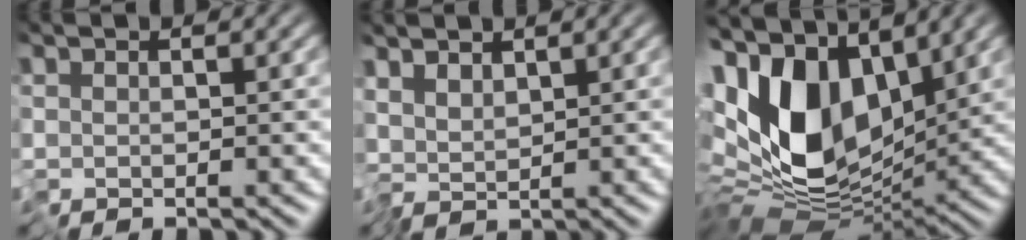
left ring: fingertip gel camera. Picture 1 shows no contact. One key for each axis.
{"total": 1.7, "fx": 0.7, "fy": 1.1, "fz": 1.1, "tx": -0.025, "ty": 0.001, "tz": 0.009}
{"total": 12.5, "fx": 1.3, "fy": 7.9, "fz": 9.7, "tx": -0.201, "ty": -0.009, "tz": 0.013}